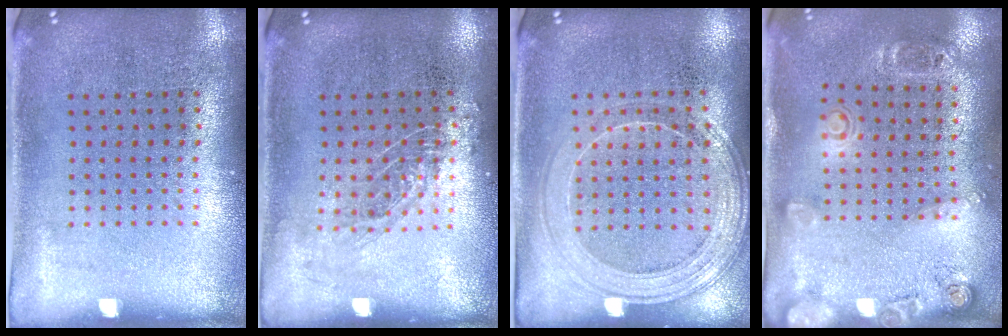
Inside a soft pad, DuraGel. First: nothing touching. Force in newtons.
{"total": 0.8, "press": 0.8, "slide": 0.2}
{"total": 1.5, "press": 1.5, "slide": 0.4}
{"total": 1.8, "press": 1.2, "slide": 1.4}